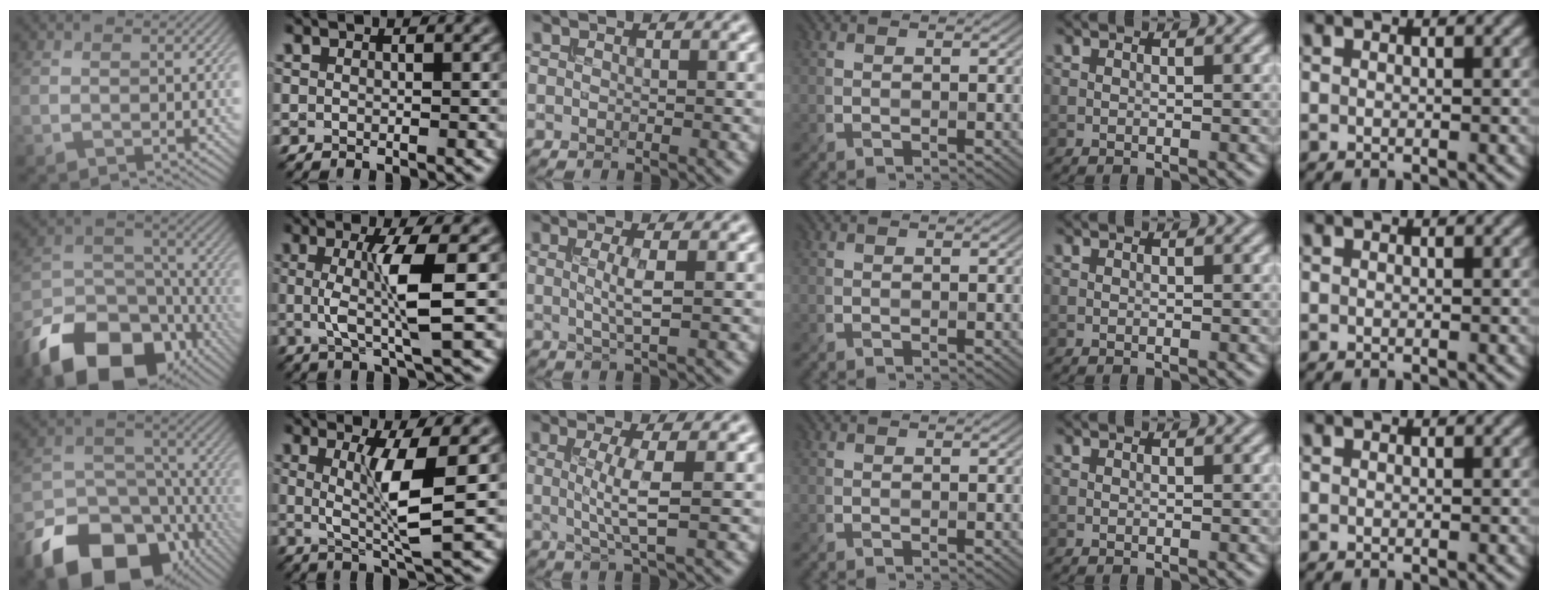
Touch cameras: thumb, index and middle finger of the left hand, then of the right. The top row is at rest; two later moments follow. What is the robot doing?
{"motion": "extract", "object": "bucket"}